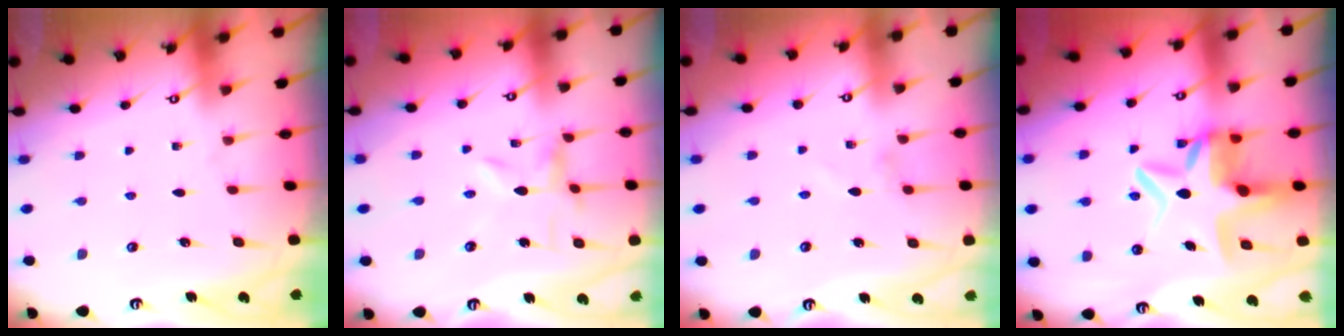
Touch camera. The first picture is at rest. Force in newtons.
{"total": 2.0, "press": 2.0, "slide": 0.3}
{"total": 0.0}
{"total": 10.9, "press": 10.4, "slide": 3.1}